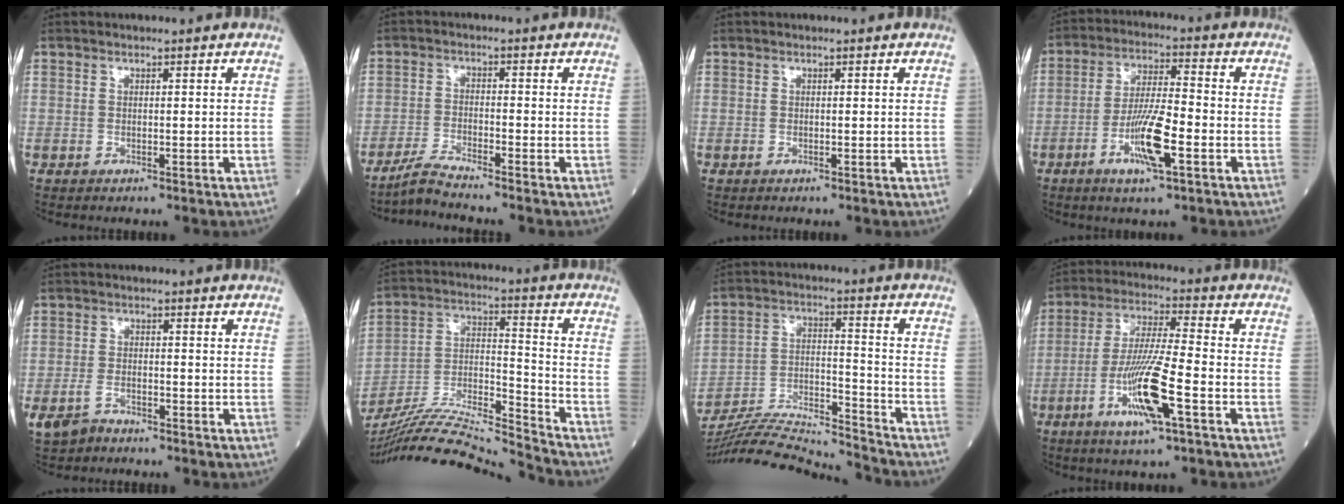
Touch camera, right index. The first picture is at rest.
{"total": 3.6, "force": [-3.3, -1.1, 0.8], "torque": [-0.027, -0.019, -0.066]}
{"total": 0.0}
{"total": 9.4, "force": [-3.7, 1.2, 8.5], "torque": [-0.162, -0.005, -0.068]}
{"total": 4.4, "force": [-3.2, 2.4, 1.9], "torque": [-0.043, -0.004, -0.056]}
{"total": 19.5, "force": [-18.5, -1.6, 5.9], "torque": [-0.121, -0.001, -0.321]}
{"total": 18.1, "force": [-17.5, -0.6, 4.6], "torque": [-0.096, 0.008, -0.291]}
{"total": 12.2, "force": [-4.8, 0.6, 11.2], "torque": [-0.220, -0.013, -0.089]}